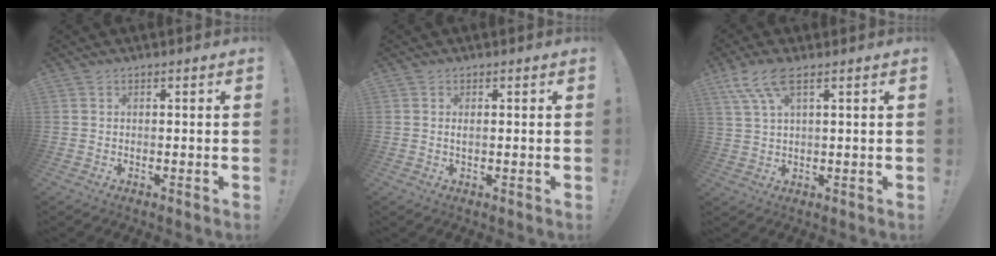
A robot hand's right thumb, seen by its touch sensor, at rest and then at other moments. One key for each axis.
{"total": 0.9, "fx": 0.1, "fy": 0.0, "fz": 0.9, "tx": -0.016, "ty": -0.001, "tz": 0.000}
{"total": 7.9, "fx": 4.5, "fy": 2.4, "fz": 6.0, "tx": -0.121, "ty": -0.007, "tz": 0.088}